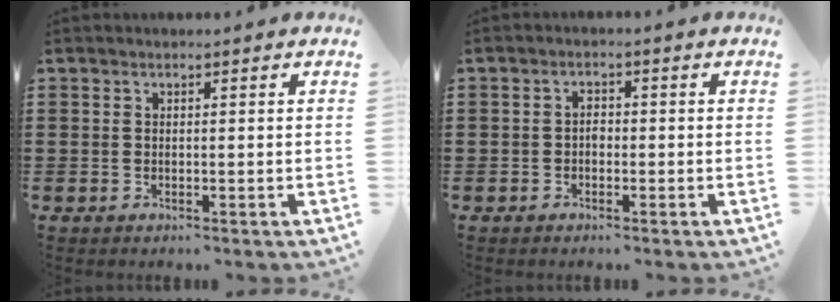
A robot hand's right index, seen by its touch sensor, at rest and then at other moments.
{"total": 1.5, "force": [-0.5, 1.0, 1.0], "torque": [-0.022, 0.002, -0.010]}